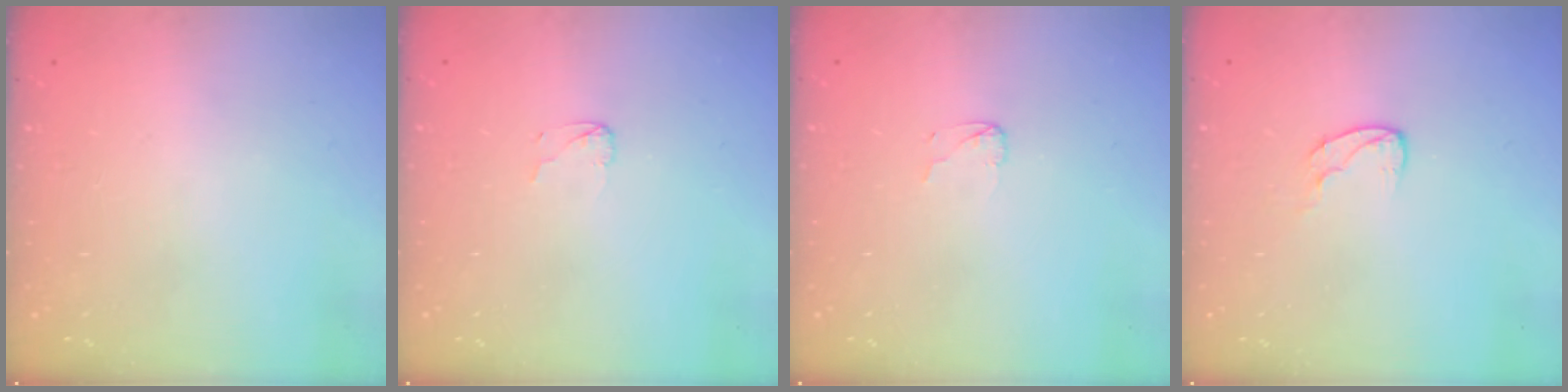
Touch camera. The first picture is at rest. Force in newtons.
{"total": 2.4, "press": 2.4, "slide": 0.2}
{"total": 2.4, "press": 2.4, "slide": 0.2}
{"total": 4.6, "press": 4.6, "slide": 0.5}